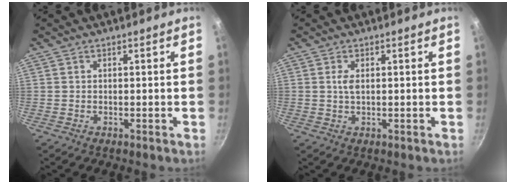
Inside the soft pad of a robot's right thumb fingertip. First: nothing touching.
{"total": 1.9, "force": [0.4, 0.9, 1.6], "torque": [-0.032, 0.000, 0.009]}